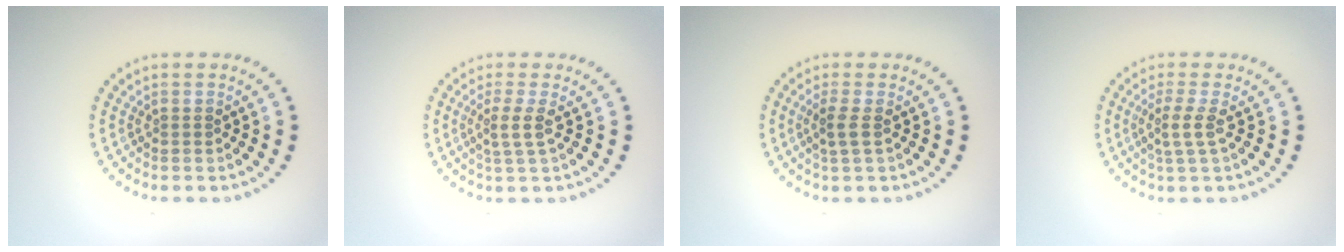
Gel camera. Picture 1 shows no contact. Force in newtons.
{"total": 2.0, "press": 1.5, "slide": 1.3}
{"total": 1.5, "press": 1.3, "slide": 0.9}
{"total": 2.0, "press": 1.6, "slide": 1.3}